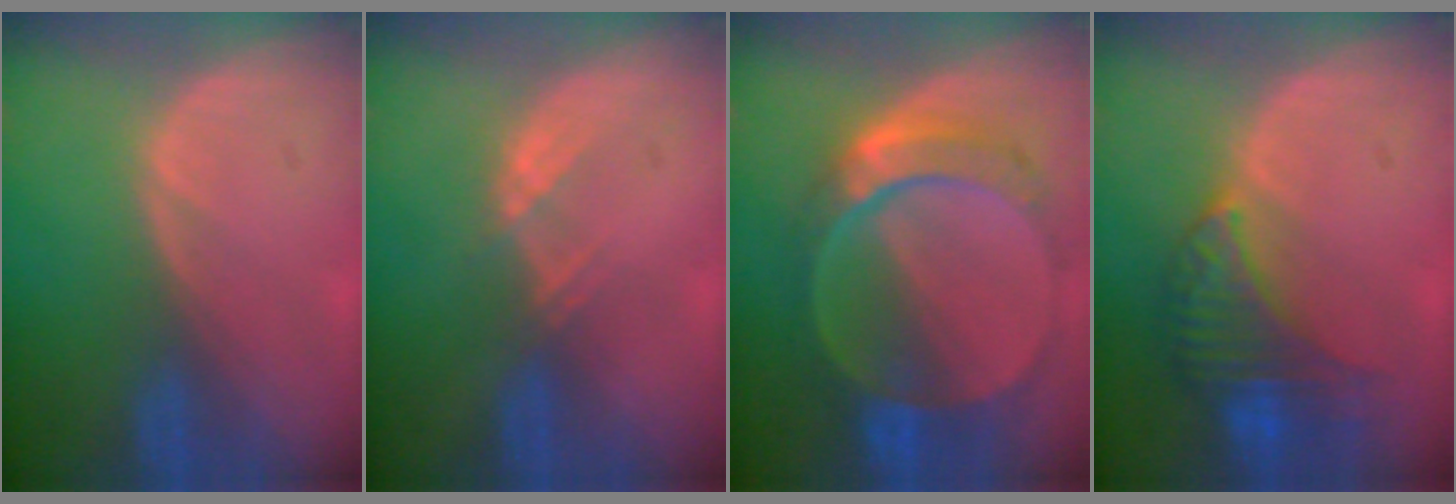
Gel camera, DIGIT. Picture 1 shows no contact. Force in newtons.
{"total": 1.9, "press": 1.8, "slide": 0.8}
{"total": 9.5, "press": 8.3, "slide": 4.6}
{"total": 7.6, "press": 7.2, "slide": 2.5}